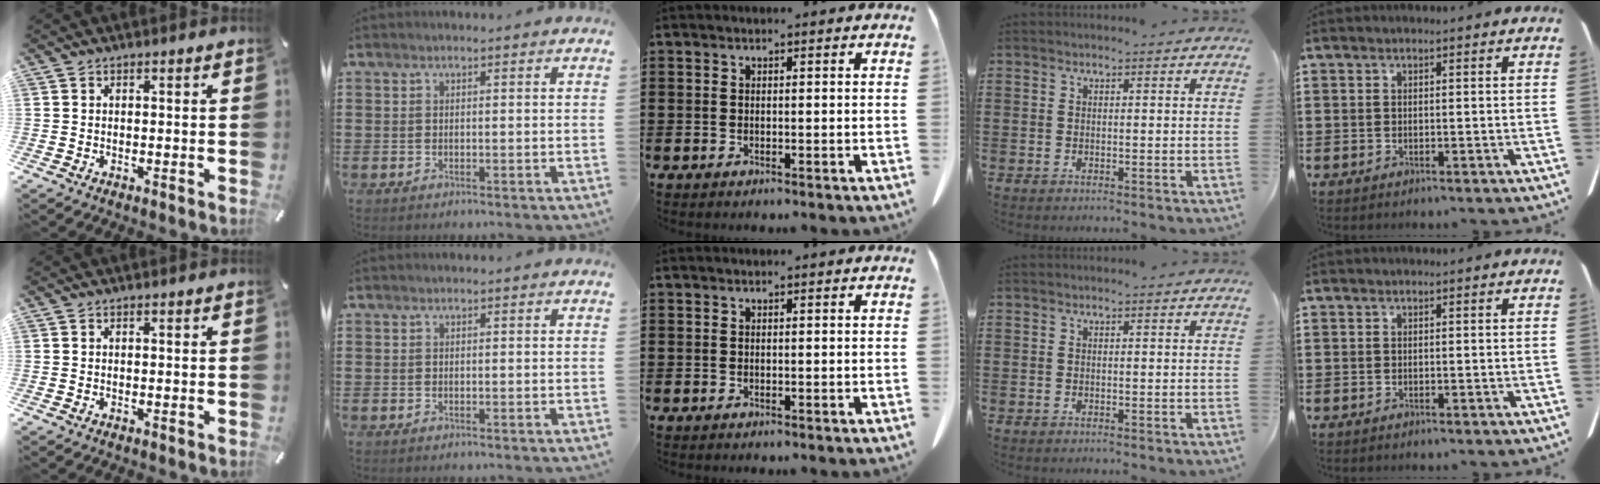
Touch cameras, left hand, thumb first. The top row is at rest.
{}